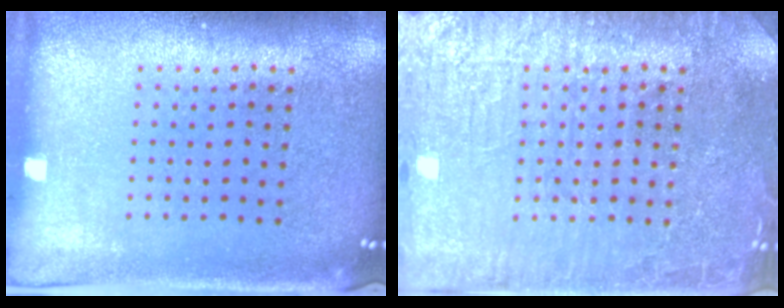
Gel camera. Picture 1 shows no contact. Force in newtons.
{"total": 4.1, "press": 4.1, "slide": 0.6}